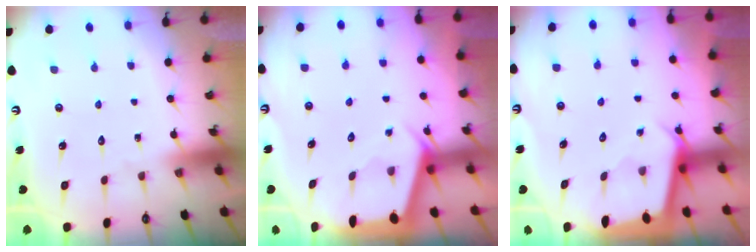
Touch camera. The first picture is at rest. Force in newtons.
{"total": 2.4, "press": 2.3, "slide": 0.3}
{"total": 2.5, "press": 2.5, "slide": 0.3}